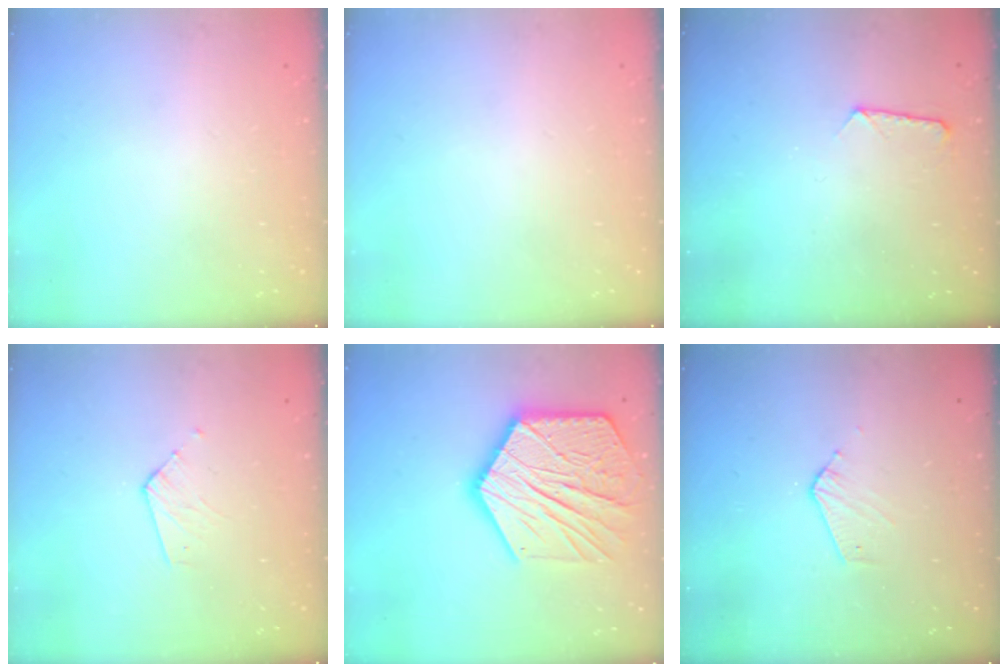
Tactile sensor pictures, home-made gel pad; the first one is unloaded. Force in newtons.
{"total": 0.0}
{"total": 8.1, "press": 8.1, "slide": 0.6}
{"total": 3.2, "press": 3.1, "slide": 0.3}
{"total": 25.4, "press": 25.3, "slide": 2.1}
{"total": 4.2, "press": 4.2, "slide": 0.4}